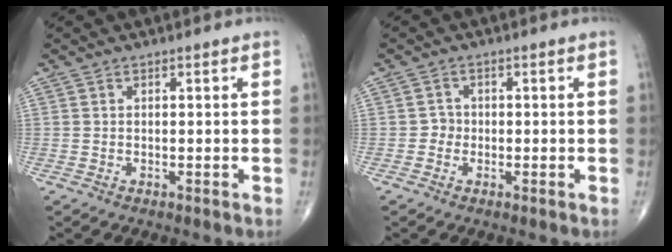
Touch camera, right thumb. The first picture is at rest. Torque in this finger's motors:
{"motor_torque": [0.22, -0.01, 0.08, 0.05, -0.07]}